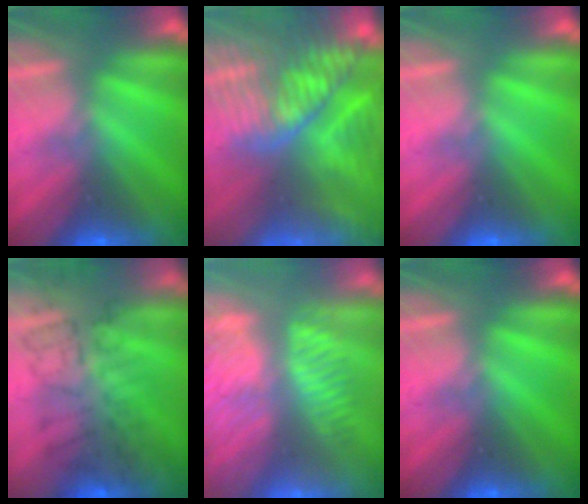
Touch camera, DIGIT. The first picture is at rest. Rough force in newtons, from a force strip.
{"total": 7.4}
{"total": 0.0}
{"total": 4.5}
{"total": 3.6}
{"total": 0.0}